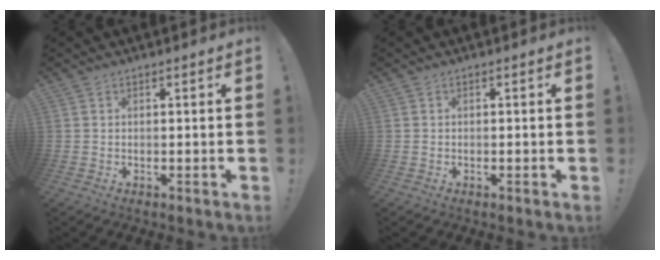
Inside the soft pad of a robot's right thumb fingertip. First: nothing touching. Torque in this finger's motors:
{"motor_torque": [-0.18, -0.07, 0.05, -0.12, -0.04]}